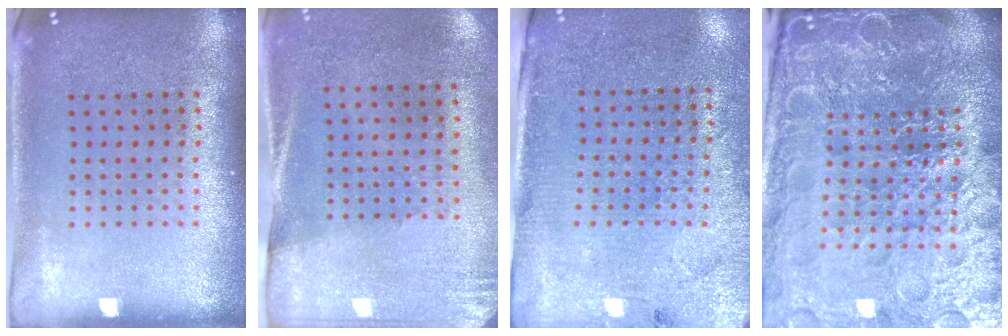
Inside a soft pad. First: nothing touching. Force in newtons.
{"total": 2.7, "press": 2.3, "slide": 1.4}
{"total": 2.8, "press": 2.6, "slide": 1.2}
{"total": 6.8, "press": 6.0, "slide": 3.3}